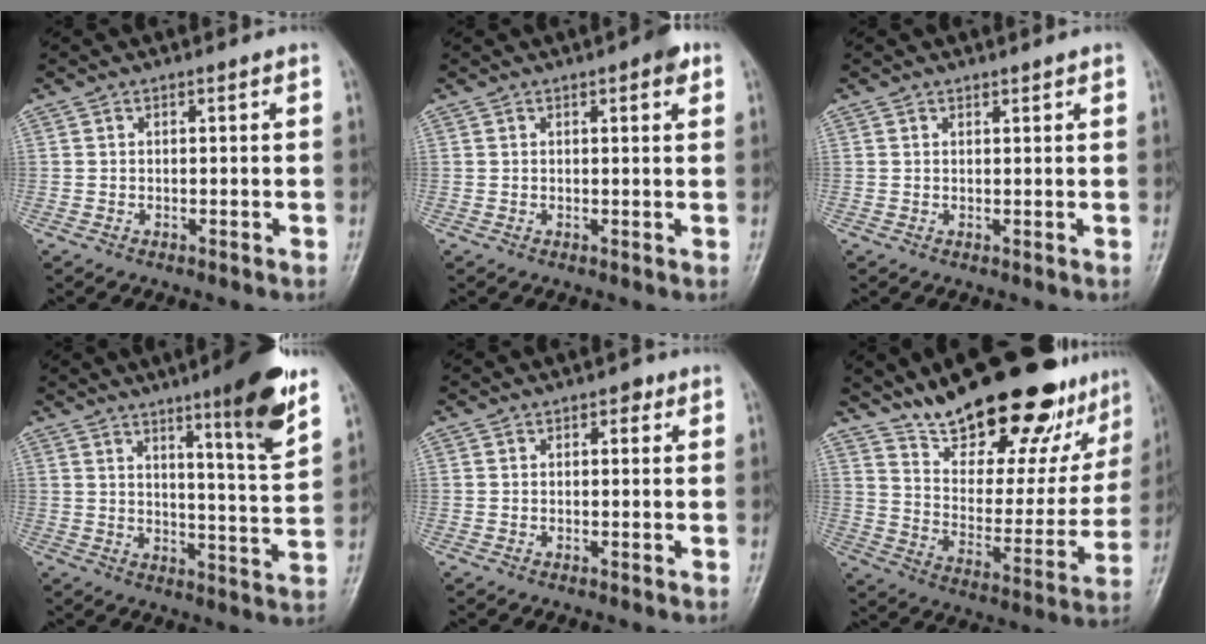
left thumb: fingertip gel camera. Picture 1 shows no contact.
{"total": 3.5, "force": [1.8, 1.1, 2.8], "torque": [-0.029, -0.002, 0.017]}
{"total": 1.0, "force": [0.9, 0.3, 0.3], "torque": [-0.001, -0.005, 0.013]}
{"total": 13.4, "force": [8.2, 1.3, 10.5], "torque": [-0.135, -0.053, 0.119]}
{"total": 1.9, "force": [0.9, 1.1, 1.2], "torque": [-0.003, 0.001, 0.009]}
{"total": 28.8, "force": [21.3, 10.2, 16.5], "torque": [-0.209, -0.095, 0.317]}